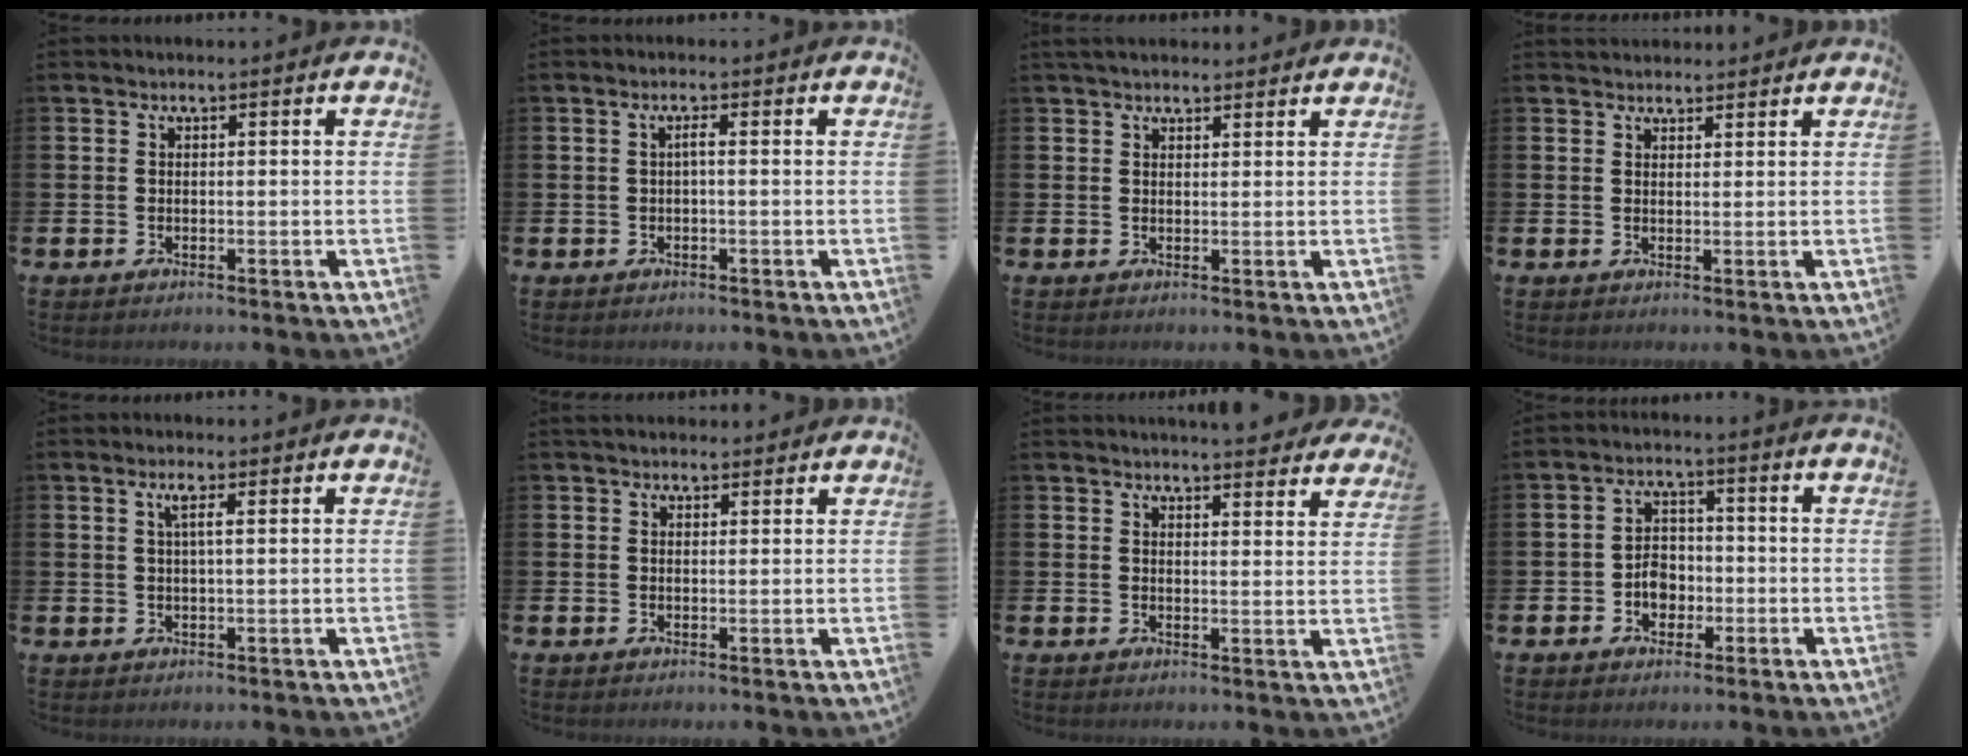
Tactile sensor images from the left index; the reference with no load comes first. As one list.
[{"total": 1.0, "force": [0.0, 0.1, 1.0], "torque": [-0.025, 0.005, 0.000]}, {"total": 2.7, "force": [2.4, 0.9, 0.6], "torque": [-0.004, -0.007, 0.042]}, {"total": 2.2, "force": [2.1, 0.7, -0.1], "torque": [0.010, -0.008, 0.037]}, {"total": 1.9, "force": [1.1, 0.3, 1.6], "torque": [-0.029, 0.000, 0.016]}, {"total": 1.9, "force": [1.8, 0.6, 0.2], "torque": [0.005, -0.003, 0.030]}, {"total": 4.2, "force": [4.2, 0.2, 0.1], "torque": [0.008, -0.030, 0.074]}, {"total": 3.8, "force": [-1.2, 3.0, 2.0], "torque": [-0.035, 0.005, -0.027]}]